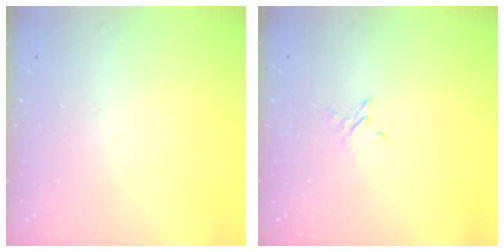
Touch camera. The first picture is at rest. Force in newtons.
{"total": 2.5, "press": 2.4, "slide": 0.2}